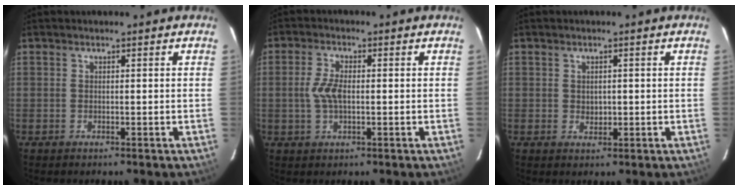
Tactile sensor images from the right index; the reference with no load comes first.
{"total": 4.5, "force": [-0.3, 2.0, 4.0], "torque": [-0.086, 0.003, -0.005]}
{"total": 1.8, "force": [0.1, 1.5, 0.9], "torque": [-0.013, 0.000, 0.004]}